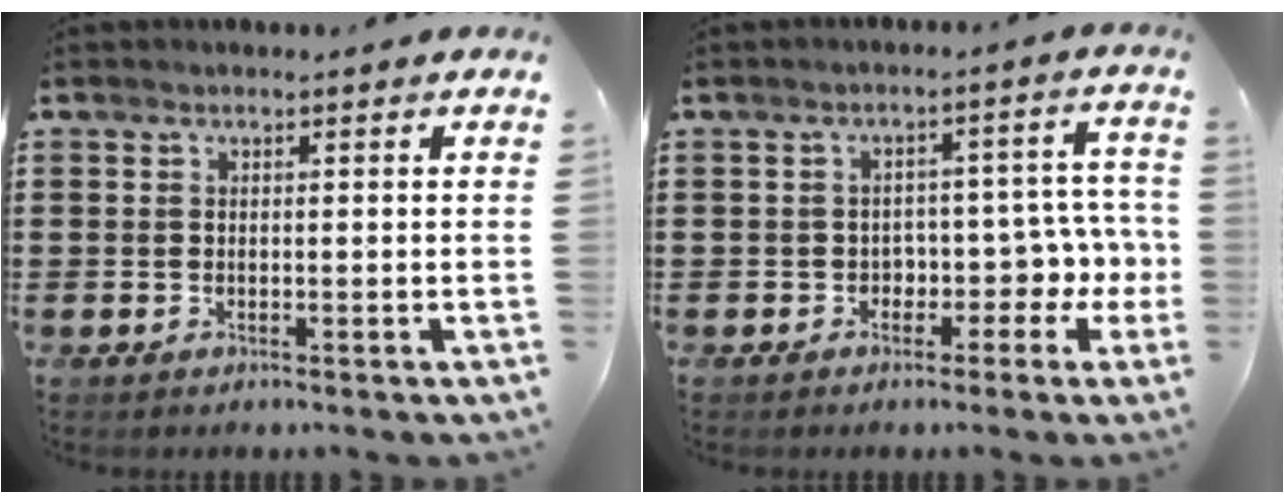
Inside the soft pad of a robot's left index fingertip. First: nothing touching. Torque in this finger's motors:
{"motor_torque": [0.11, 0.18, 0.29, 0.02]}